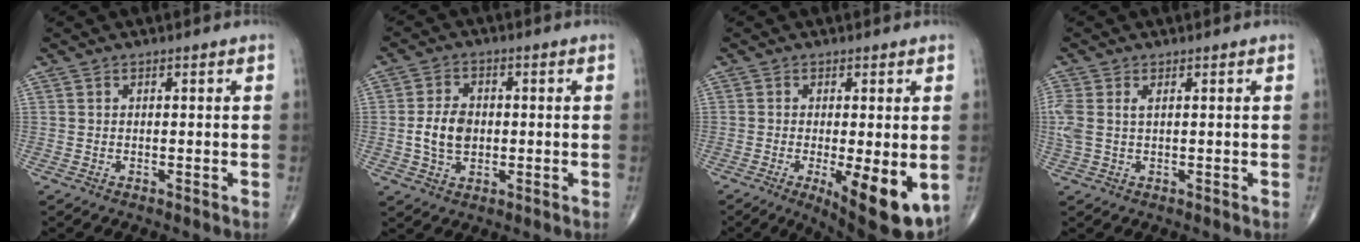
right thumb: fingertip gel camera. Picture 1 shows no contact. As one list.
[{"total": 6.8, "force": [-0.4, 4.7, 4.9], "torque": [-0.084, 0.005, -0.008]}, {"total": 12.4, "force": [-3.4, 3.8, 11.3], "torque": [-0.148, -0.022, -0.041]}, {"total": 4.3, "force": [0.8, 2.3, 3.6], "torque": [-0.113, 0.017, 0.023]}]